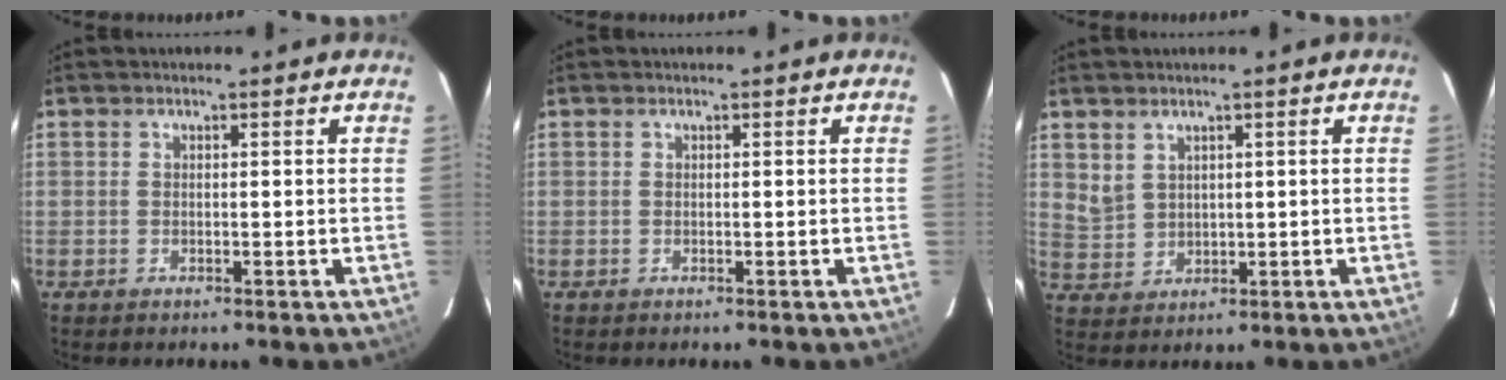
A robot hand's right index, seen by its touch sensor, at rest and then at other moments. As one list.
[{"total": 0.0}, {"total": 3.9, "force": [2.5, 2.7, 1.1], "torque": [-0.019, 0.004, 0.066]}]